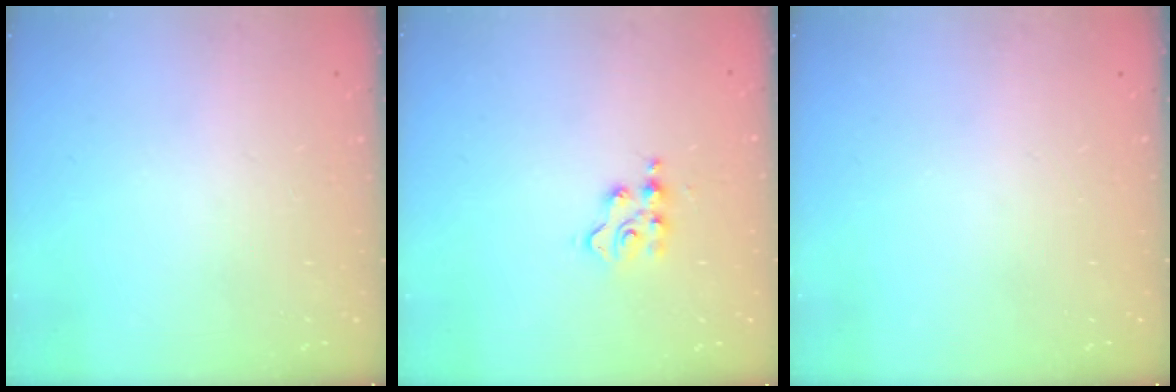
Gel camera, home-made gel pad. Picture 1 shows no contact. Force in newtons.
{"total": 3.7, "press": 3.7, "slide": 0.5}
{"total": 0.0}